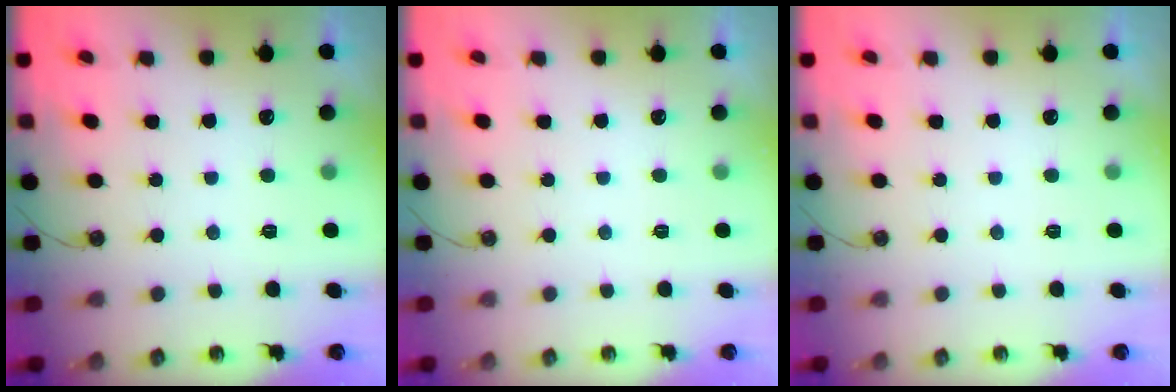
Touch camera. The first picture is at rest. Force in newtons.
{"total": 0.0}
{"total": 0.0}